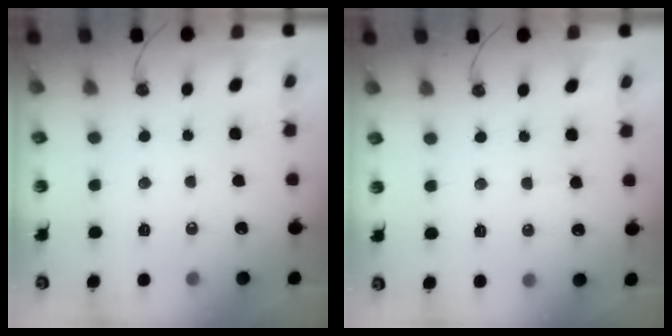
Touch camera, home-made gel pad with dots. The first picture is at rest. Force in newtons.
{"total": 3.0, "press": 2.9, "slide": 0.8}